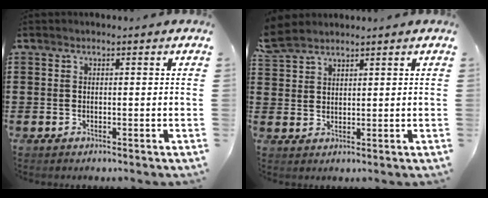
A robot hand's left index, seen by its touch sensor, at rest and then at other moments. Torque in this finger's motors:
{"motor_torque": [0.53, -0.57, 0.54, 0.09]}